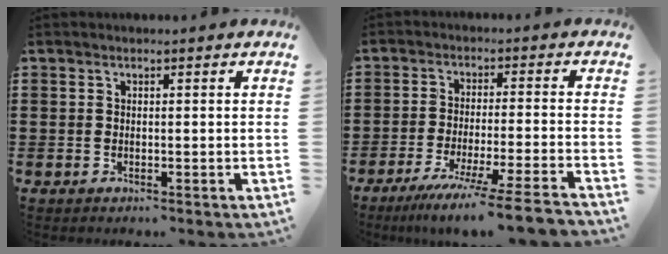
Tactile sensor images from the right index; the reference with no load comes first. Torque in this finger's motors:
{"motor_torque": [1.58, 0.56, 0.38, 0.19]}